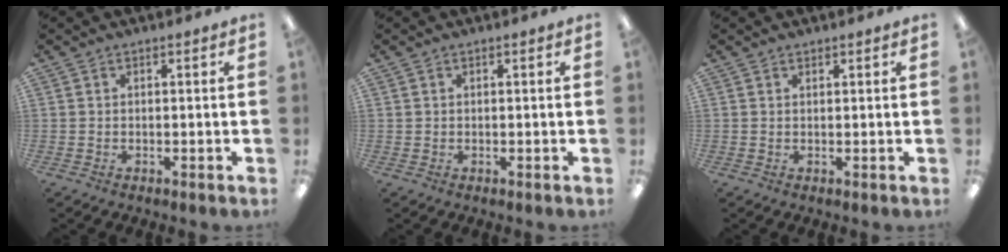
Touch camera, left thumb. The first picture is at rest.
{"total": 0.6, "force": [0.3, 0.5, -0.1], "torque": [0.001, 0.003, 0.006]}
{"total": 0.7, "force": [0.7, 0.2, 0.0], "torque": [0.000, 0.000, 0.014]}